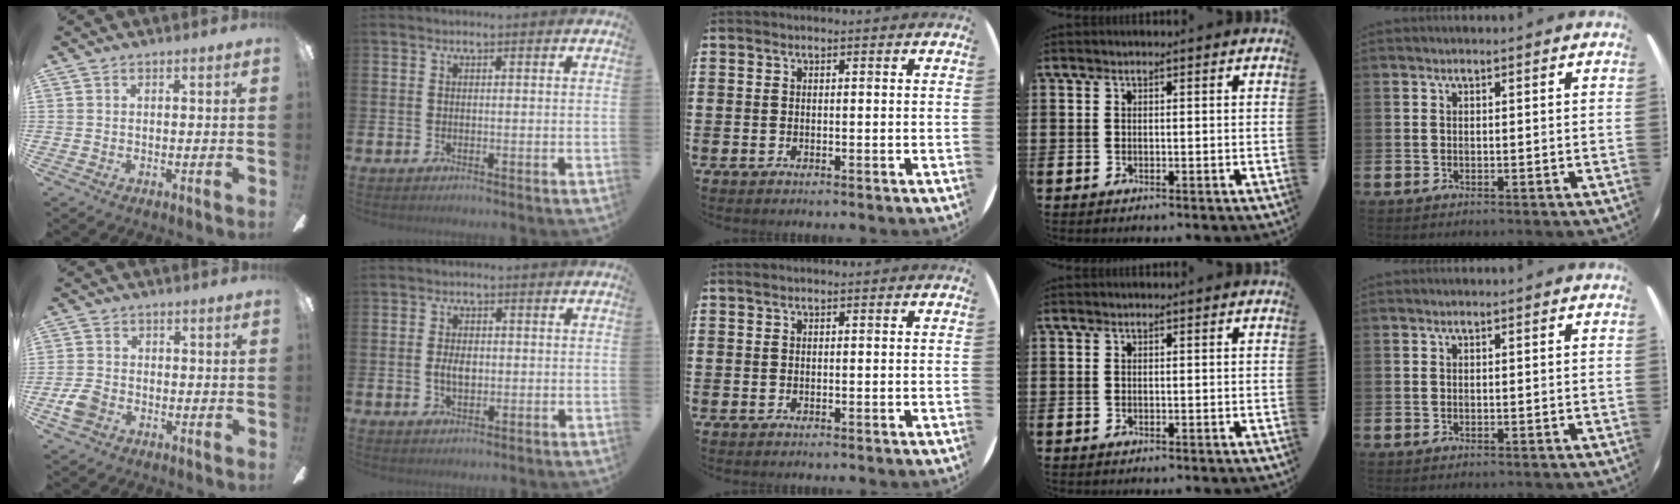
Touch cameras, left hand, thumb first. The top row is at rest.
{"thumb": {"total": 5.1, "force": [-2.2, 3.6, 2.7], "torque": [-0.061, 0.011, -0.042]}, "index": {"total": 2.9, "force": [-0.2, 1.8, 2.3], "torque": [-0.037, 0.003, -0.007]}}